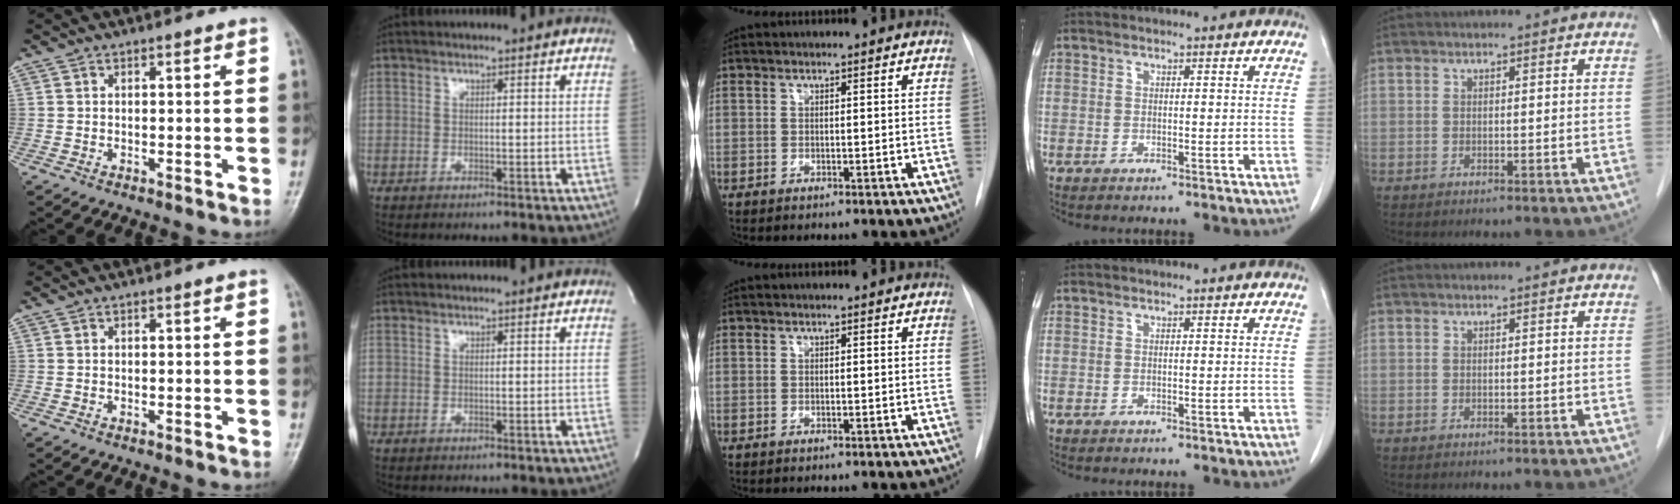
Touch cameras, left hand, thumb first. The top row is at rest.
{}